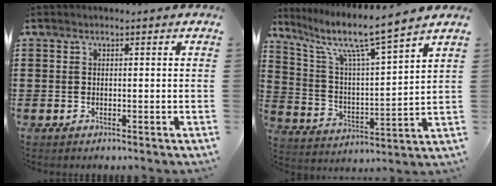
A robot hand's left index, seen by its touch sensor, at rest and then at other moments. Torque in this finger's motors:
{"motor_torque": [1.21, -0.93, 0.66, 0.20]}